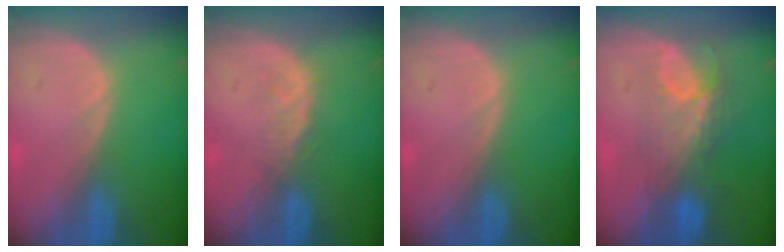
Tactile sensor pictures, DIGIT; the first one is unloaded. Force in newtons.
{"total": 1.9, "press": 1.9, "slide": 0.3}
{"total": 0.0}
{"total": 7.3, "press": 6.6, "slide": 3.1}